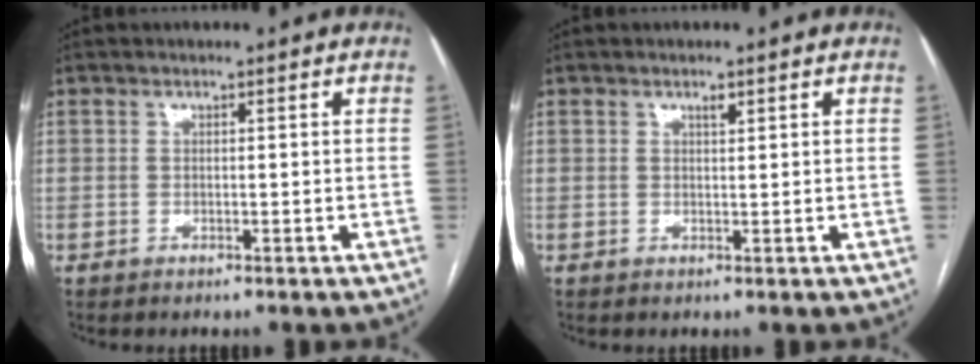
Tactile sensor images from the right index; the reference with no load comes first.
{"total": 0.9, "force": [0.6, 0.3, 0.7], "torque": [-0.013, -0.002, 0.010]}